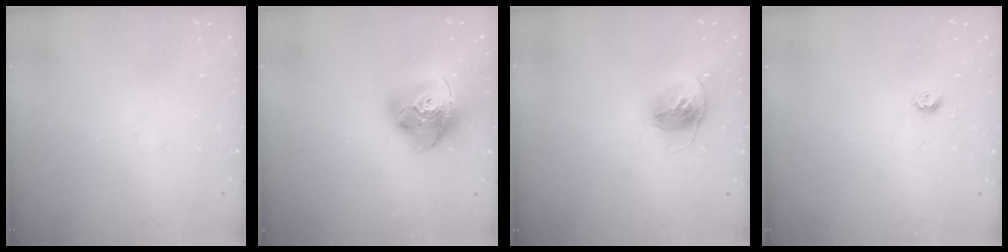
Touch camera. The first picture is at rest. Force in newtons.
{"total": 17.2, "press": 17.1, "slide": 1.9}
{"total": 12.9, "press": 12.8, "slide": 1.2}
{"total": 4.3, "press": 4.2, "slide": 0.5}